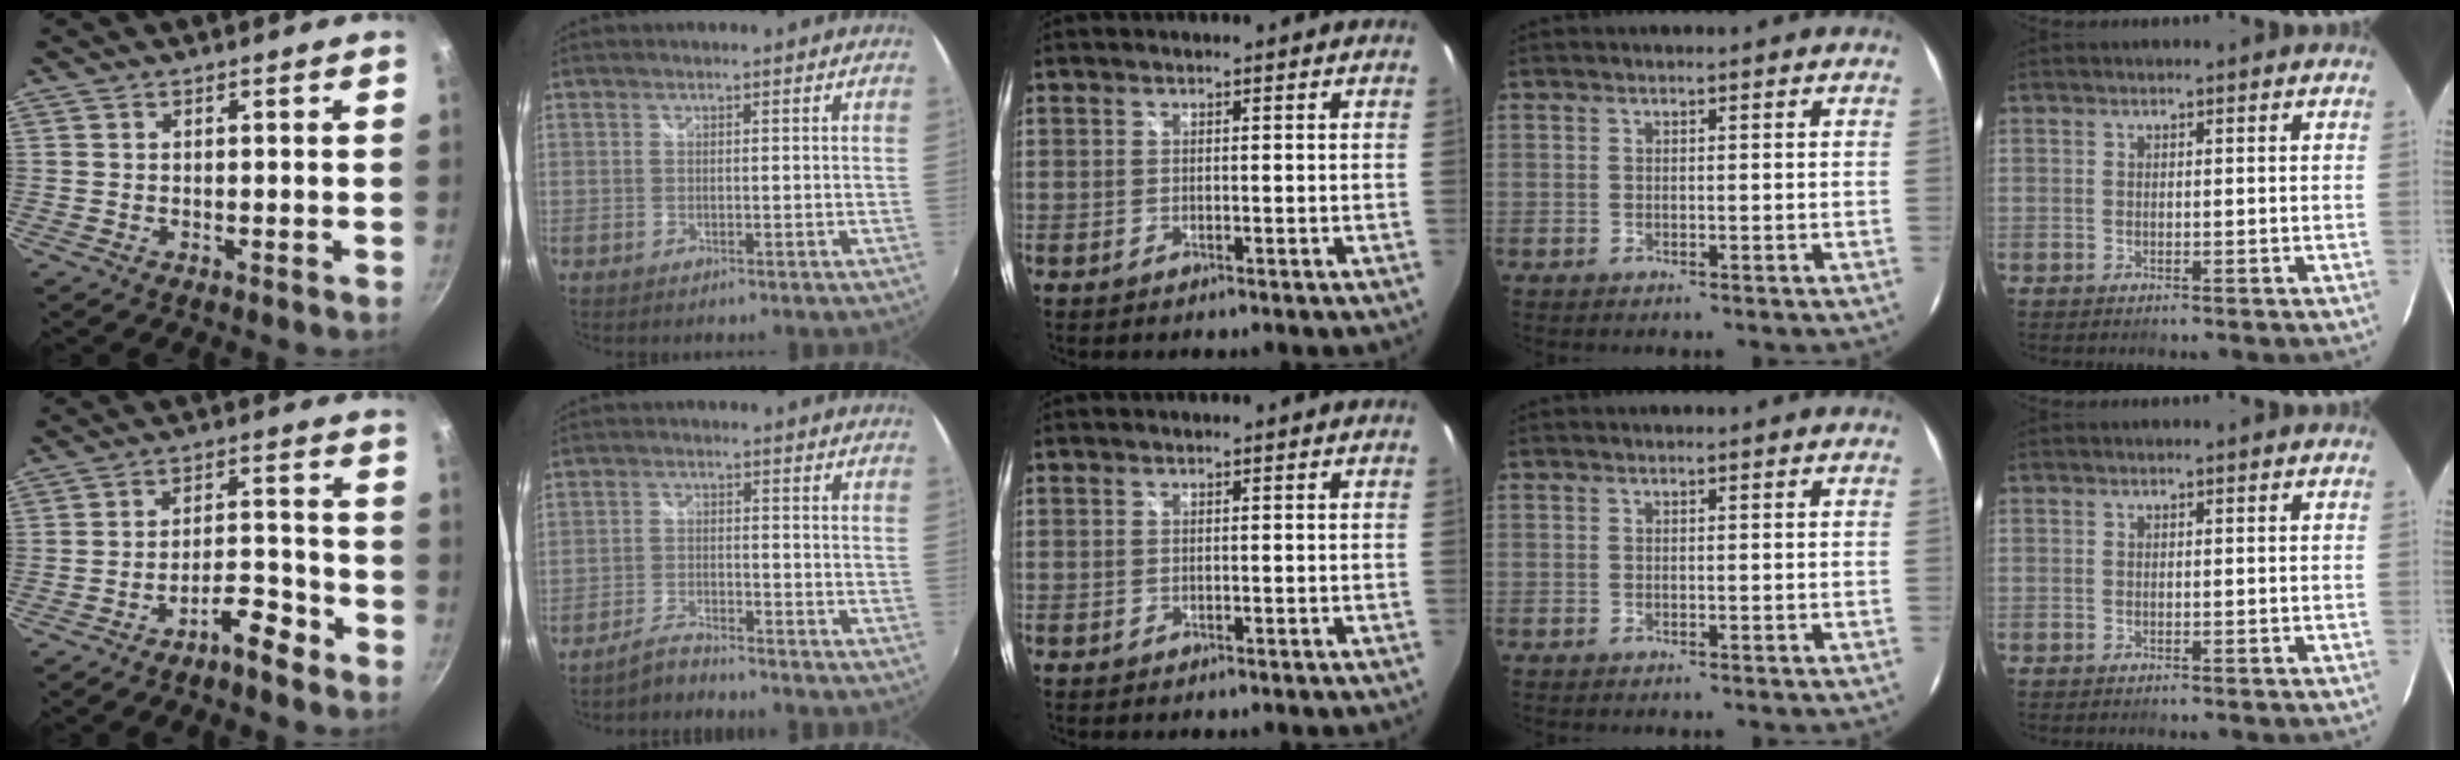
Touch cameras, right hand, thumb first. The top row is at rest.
{"thumb": {"total": 7.0, "force": [-5.1, 2.2, 4.3], "torque": [-0.053, 0.052, -0.081]}, "index": {"total": 4.2, "force": [-4.0, 0.6, 1.1], "torque": [-0.040, 0.001, -0.074]}}